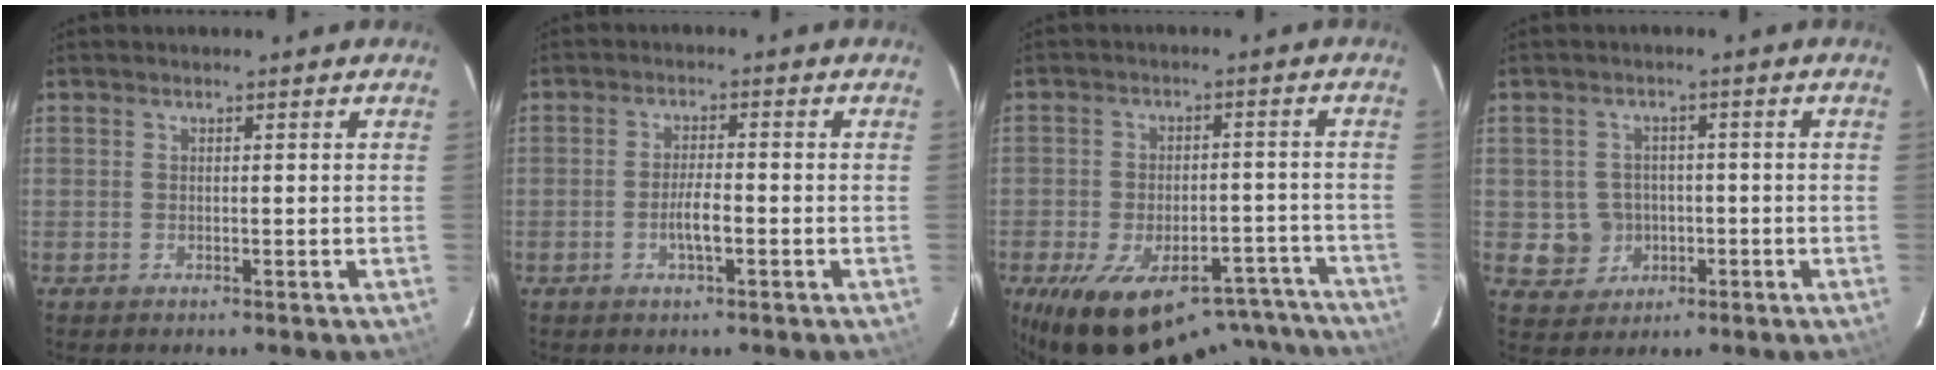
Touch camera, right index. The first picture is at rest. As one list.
[{"total": 3.7, "force": [-1.3, 0.8, 3.4], "torque": [-0.067, 0.000, -0.022]}, {"total": 23.4, "force": [-17.7, 10.4, 11.1], "torque": [-0.200, 0.009, -0.219]}, {"total": 5.9, "force": [-1.0, 5.7, 1.1], "torque": [-0.039, 0.014, 0.003]}]